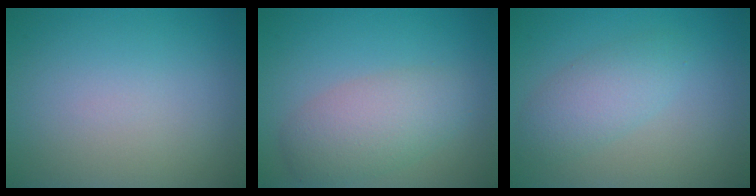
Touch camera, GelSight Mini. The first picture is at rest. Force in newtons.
{"total": 4.2, "press": 4.2, "slide": 0.0}
{"total": 3.0, "press": 3.0, "slide": 0.2}